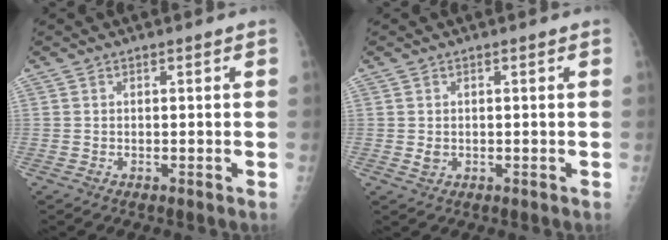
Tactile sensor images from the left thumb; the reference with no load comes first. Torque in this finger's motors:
{"motor_torque": [-0.05, 0.03, 0.17, 0.12, 0.00]}